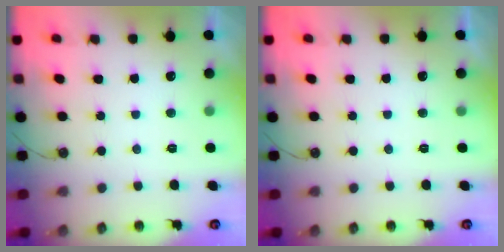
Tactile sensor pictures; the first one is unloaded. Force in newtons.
{"total": 0.6, "press": 0.5, "slide": 0.2}